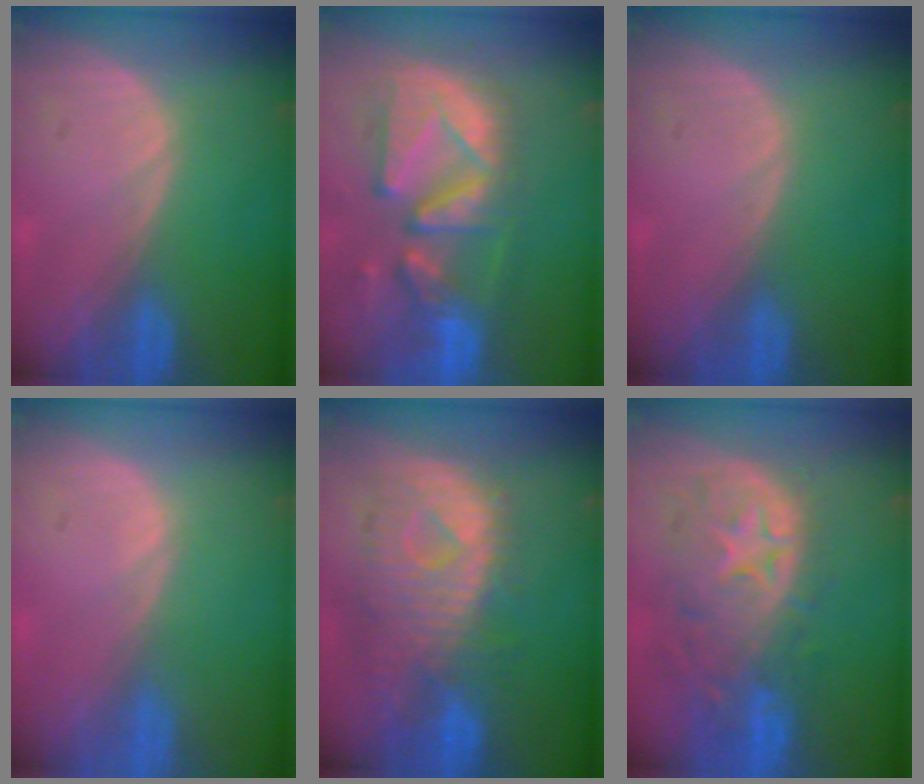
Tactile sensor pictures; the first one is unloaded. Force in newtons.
{"total": 12.5, "press": 11.0, "slide": 5.9}
{"total": 0.0}
{"total": 0.0}
{"total": 10.8, "press": 9.6, "slide": 4.9}
{"total": 11.0, "press": 9.7, "slide": 5.1}